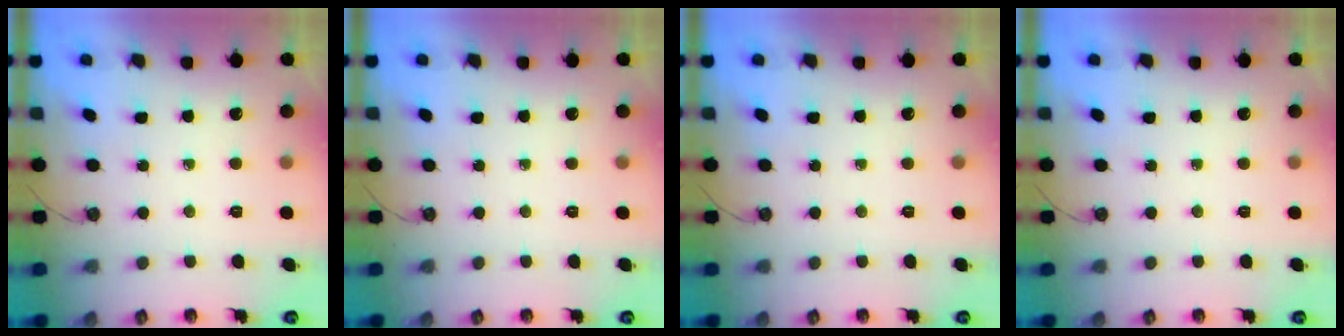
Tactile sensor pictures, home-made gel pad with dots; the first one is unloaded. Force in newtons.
{"total": 0.0}
{"total": 0.0}
{"total": 0.0}